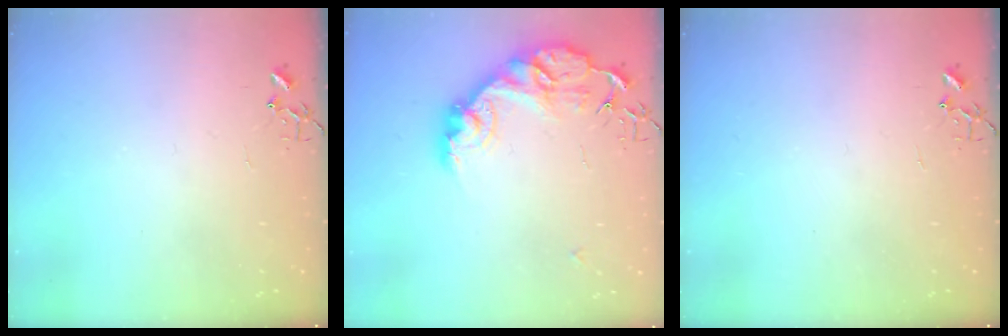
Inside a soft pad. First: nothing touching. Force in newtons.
{"total": 15.4, "press": 15.4, "slide": 1.1}
{"total": 0.0}